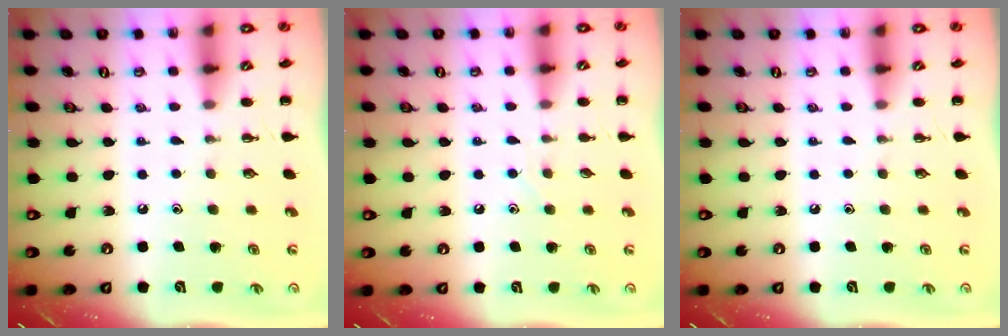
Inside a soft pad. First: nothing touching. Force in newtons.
{"total": 2.3, "press": 2.3, "slide": 0.6}
{"total": 0.0}